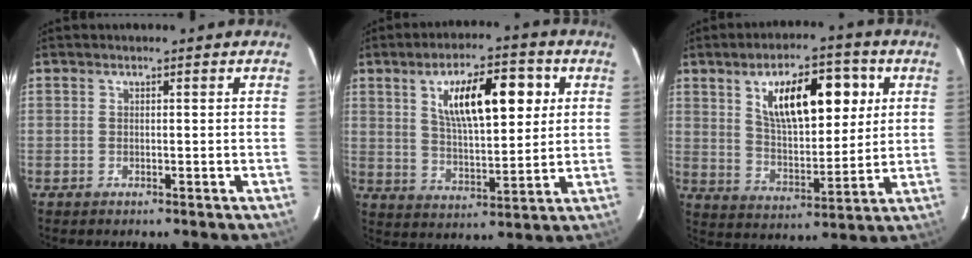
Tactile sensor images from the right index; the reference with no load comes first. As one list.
[{"total": 13.2, "force": [4.5, 4.1, 11.7], "torque": [-0.194, 0.015, 0.078]}, {"total": 14.1, "force": [5.3, 5.4, 11.9], "torque": [-0.192, 0.018, 0.092]}]